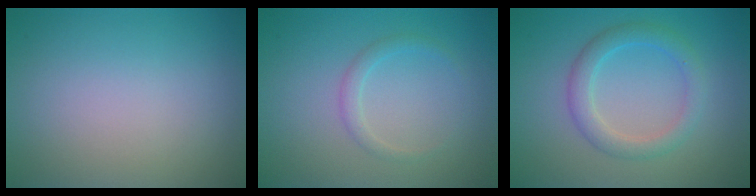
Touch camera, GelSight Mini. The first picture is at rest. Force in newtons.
{"total": 1.3, "press": 1.3, "slide": 0.1}
{"total": 3.0, "press": 3.0, "slide": 0.1}